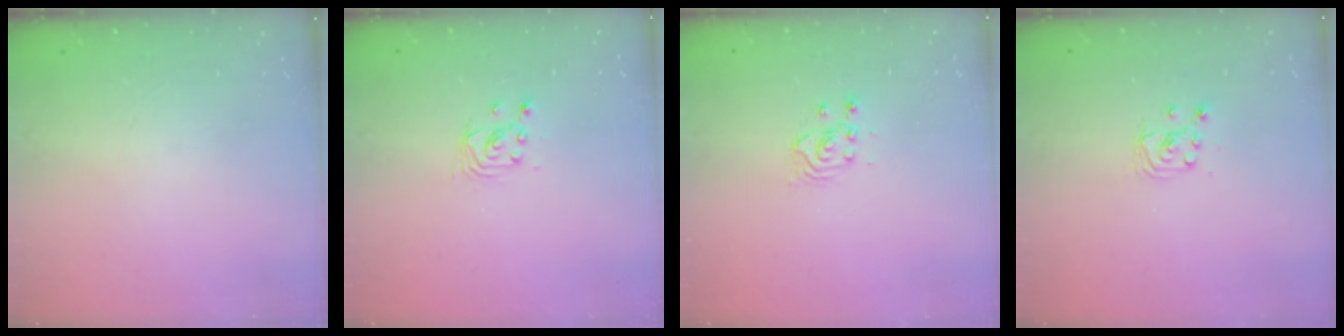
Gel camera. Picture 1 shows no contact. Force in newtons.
{"total": 2.2, "press": 2.2, "slide": 0.3}
{"total": 2.4, "press": 2.4, "slide": 0.2}
{"total": 3.4, "press": 3.4, "slide": 0.3}